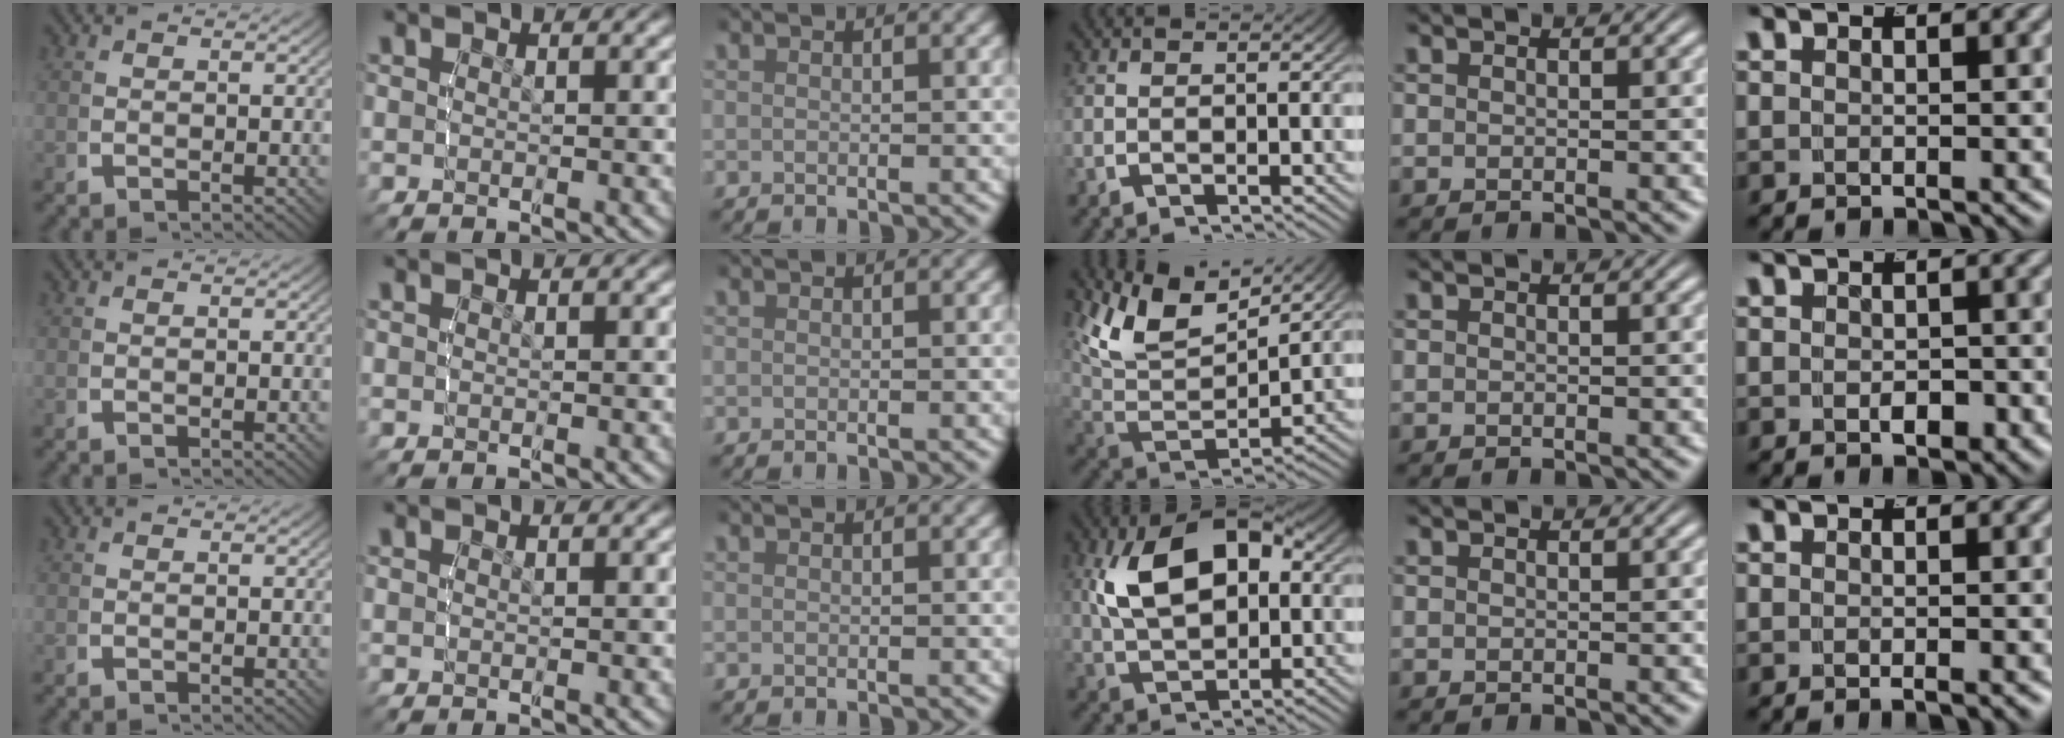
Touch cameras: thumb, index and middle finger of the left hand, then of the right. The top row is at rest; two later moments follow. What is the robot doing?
{"motion": "lift_and_place", "object": "lipstick"}